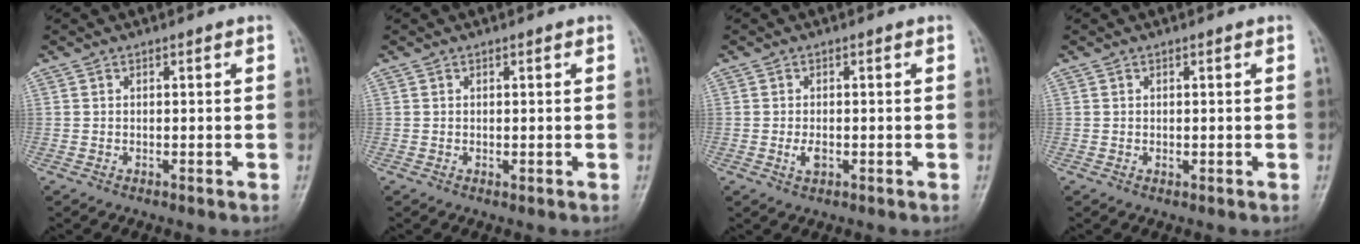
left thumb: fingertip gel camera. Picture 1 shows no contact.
{"total": 0.7, "force": [0.3, 0.3, 0.6], "torque": [-0.006, -0.002, 0.005]}
{"total": 2.1, "force": [-0.4, 1.1, 1.7], "torque": [-0.032, -0.002, -0.006]}
{"total": 0.7, "force": [0.2, 0.4, 0.6], "torque": [-0.006, -0.001, 0.005]}